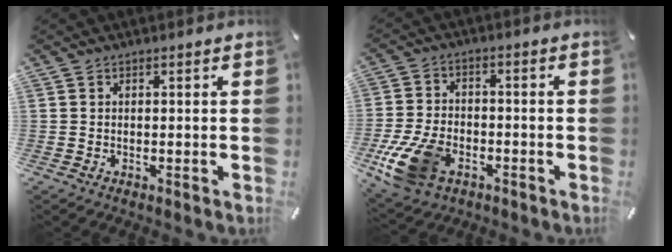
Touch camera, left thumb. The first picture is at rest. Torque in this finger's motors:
{"motor_torque": [1.24, 3.08, 0.76, 0.29, 0.17]}